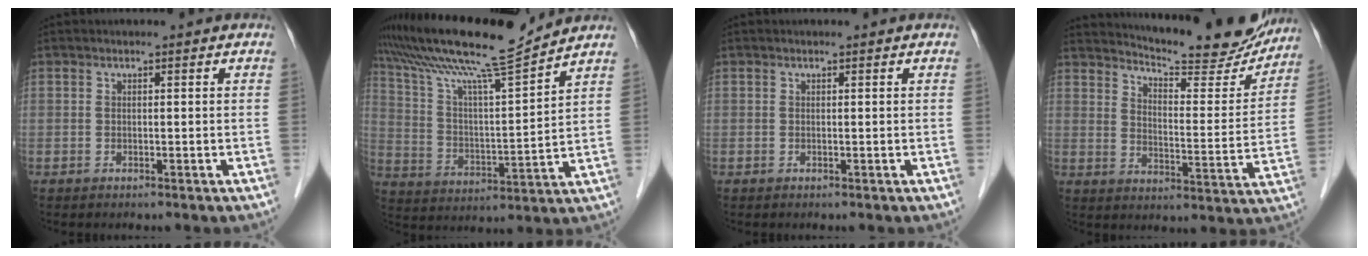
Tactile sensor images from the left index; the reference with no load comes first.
{"total": 15.5, "force": [13.5, -1.0, 7.5], "torque": [-0.145, -0.001, 0.240]}
{"total": 0.0}
{"total": 18.8, "force": [17.5, 2.5, 6.2], "torque": [-0.090, -0.048, 0.228]}